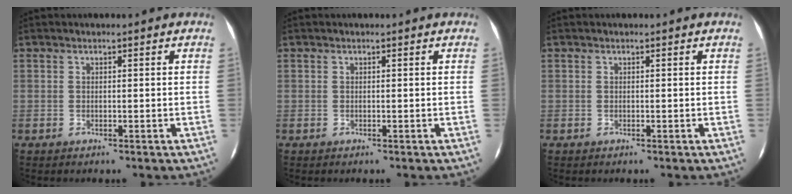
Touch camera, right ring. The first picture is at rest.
{"total": 0.0}
{"total": 0.0}